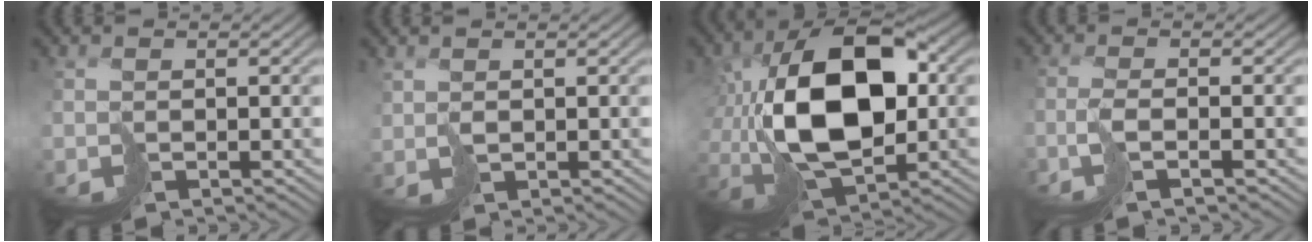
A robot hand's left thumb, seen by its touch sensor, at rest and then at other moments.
{"total": 1.6, "force": [1.3, 0.9, 0.3], "torque": [-0.013, -0.005, 0.025]}
{"total": 16.2, "force": [2.1, 9.4, 13.0], "torque": [-0.245, 0.018, 0.030]}
{"total": 2.1, "force": [-0.5, -0.1, 2.0], "torque": [-0.031, 0.006, -0.026]}